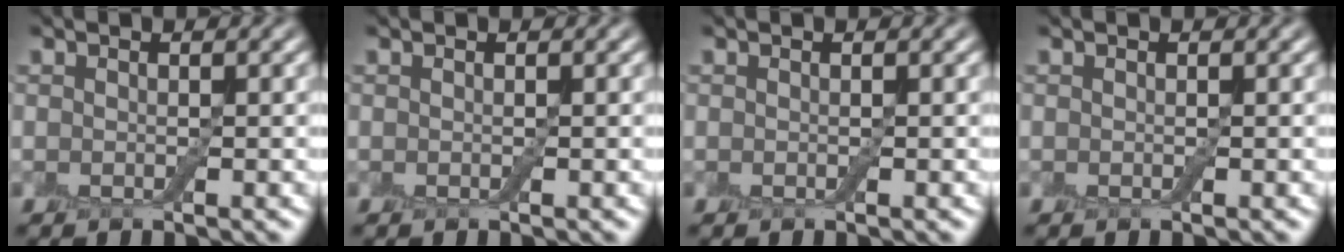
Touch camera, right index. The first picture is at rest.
{"total": 0.0}
{"total": 0.0}
{"total": 0.0}